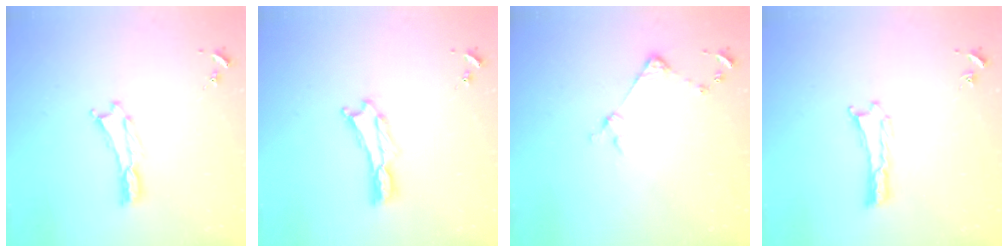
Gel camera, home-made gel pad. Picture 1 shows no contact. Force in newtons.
{"total": 0.0}
{"total": 3.8, "press": 3.7, "slide": 0.3}
{"total": 0.0}